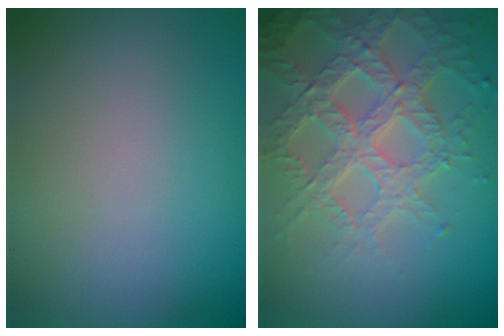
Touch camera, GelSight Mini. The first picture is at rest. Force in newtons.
{"total": 6.4, "press": 5.0, "slide": 4.0}